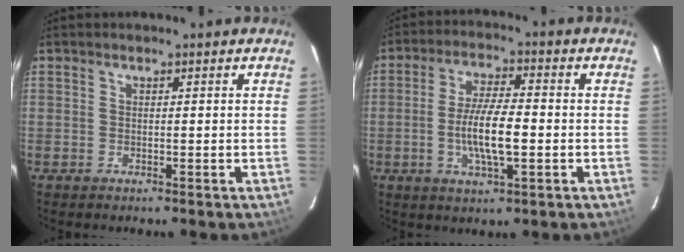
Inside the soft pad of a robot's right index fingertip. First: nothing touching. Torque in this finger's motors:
{"motor_torque": [0.95, -0.41, 0.53, 0.16]}